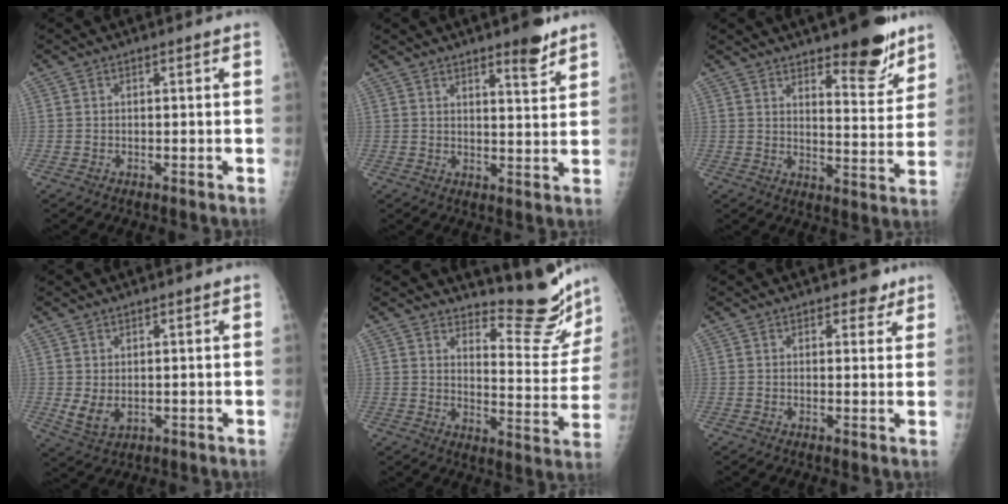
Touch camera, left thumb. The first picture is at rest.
{"total": 5.8, "force": [4.2, 1.2, 3.9], "torque": [-0.045, -0.030, 0.057]}
{"total": 12.1, "force": [8.6, 3.7, 7.7], "torque": [-0.072, -0.062, 0.127]}
{"total": 4.3, "force": [0.5, 2.7, 3.3], "torque": [-0.054, -0.012, 0.021]}
{"total": 13.7, "force": [12.9, 2.5, 4.1], "torque": [-0.027, -0.141, 0.168]}
{"total": 3.0, "force": [2.2, 1.7, 1.1], "torque": [0.008, -0.010, 0.026]}